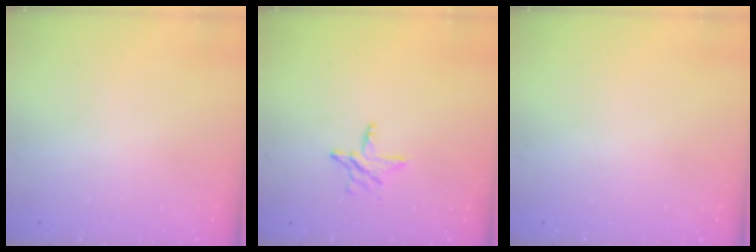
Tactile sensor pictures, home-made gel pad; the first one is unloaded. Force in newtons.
{"total": 5.4, "press": 5.4, "slide": 0.4}
{"total": 0.0}